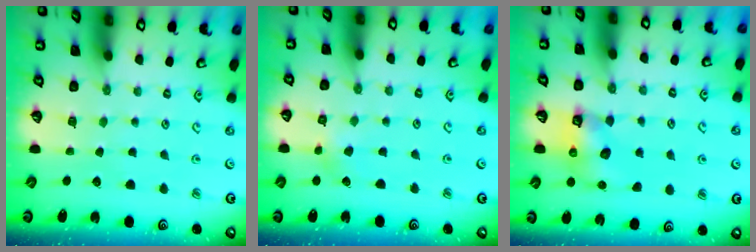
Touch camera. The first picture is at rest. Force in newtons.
{"total": 3.6, "press": 3.6, "slide": 0.4}
{"total": 7.0, "press": 6.9, "slide": 0.4}